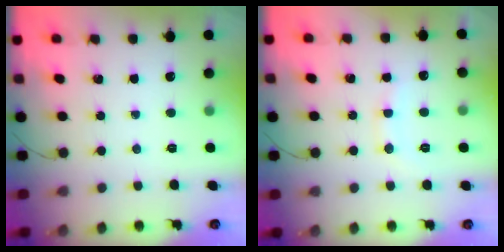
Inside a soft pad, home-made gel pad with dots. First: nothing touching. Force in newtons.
{"total": 6.9, "press": 6.6, "slide": 1.9}